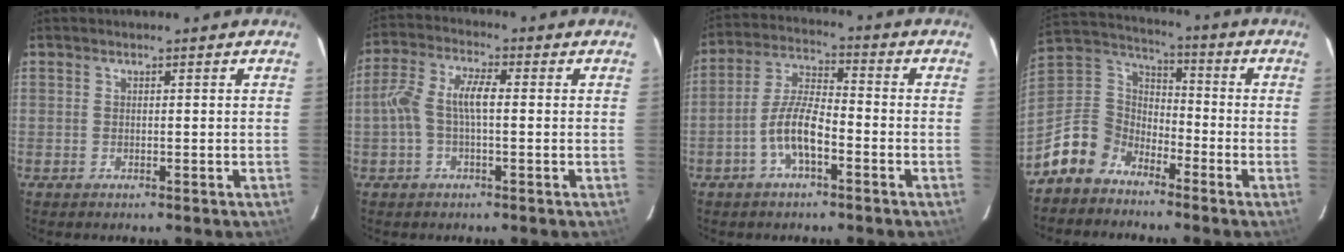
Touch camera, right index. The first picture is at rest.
{"total": 7.1, "force": [-0.4, 2.4, 6.6], "torque": [-0.145, 0.018, -0.009]}
{"total": 8.2, "force": [-3.7, 2.7, 6.8], "torque": [-0.149, 0.011, -0.069]}
{"total": 10.3, "force": [-7.2, 6.7, 2.9], "torque": [-0.079, 0.036, -0.148]}